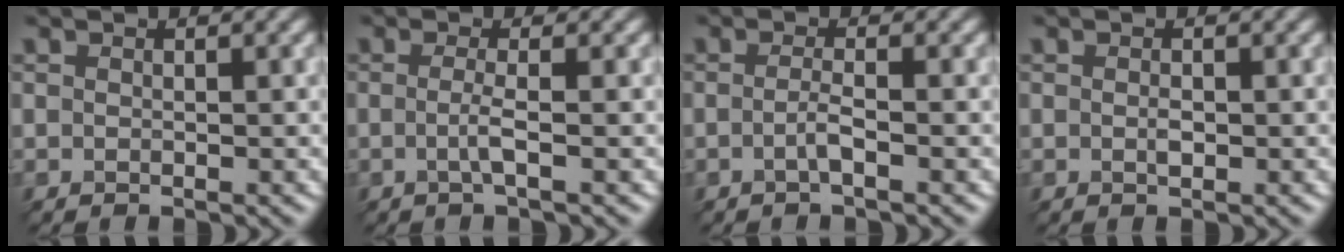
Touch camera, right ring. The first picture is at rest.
{"total": 1.2, "force": [-0.7, -0.6, 0.8], "torque": [-0.038, 0.003, 0.002]}
{"total": 1.2, "force": [-0.9, -0.7, 0.5], "torque": [-0.032, 0.008, -0.002]}
{"total": 0.9, "force": [-0.4, -0.8, -0.2], "torque": [-0.018, 0.005, 0.012]}